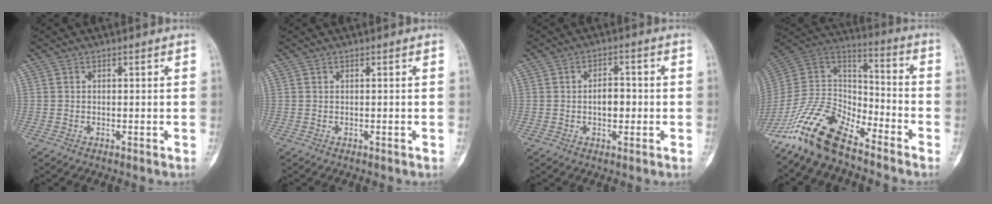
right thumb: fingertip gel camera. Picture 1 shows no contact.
{"total": 0.0}
{"total": 4.6, "force": [-0.5, 2.9, 3.6], "torque": [-0.042, 0.013, -0.010]}
{"total": 15.7, "force": [-12.1, 6.0, 8.0], "torque": [-0.132, 0.083, -0.239]}